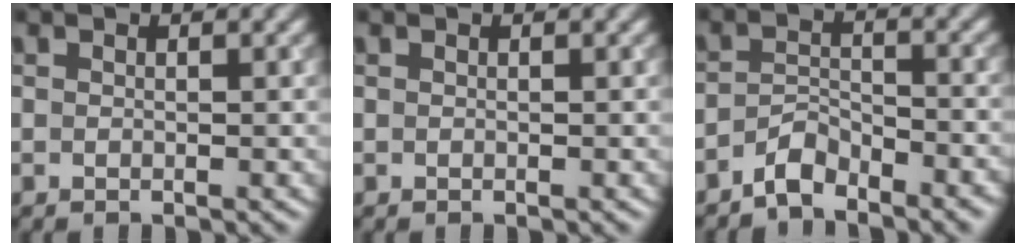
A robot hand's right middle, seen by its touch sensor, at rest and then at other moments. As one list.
[{"total": 0.0}, {"total": 3.1, "force": [-2.7, 1.0, 1.4], "torque": [-0.025, 0.007, -0.055]}]